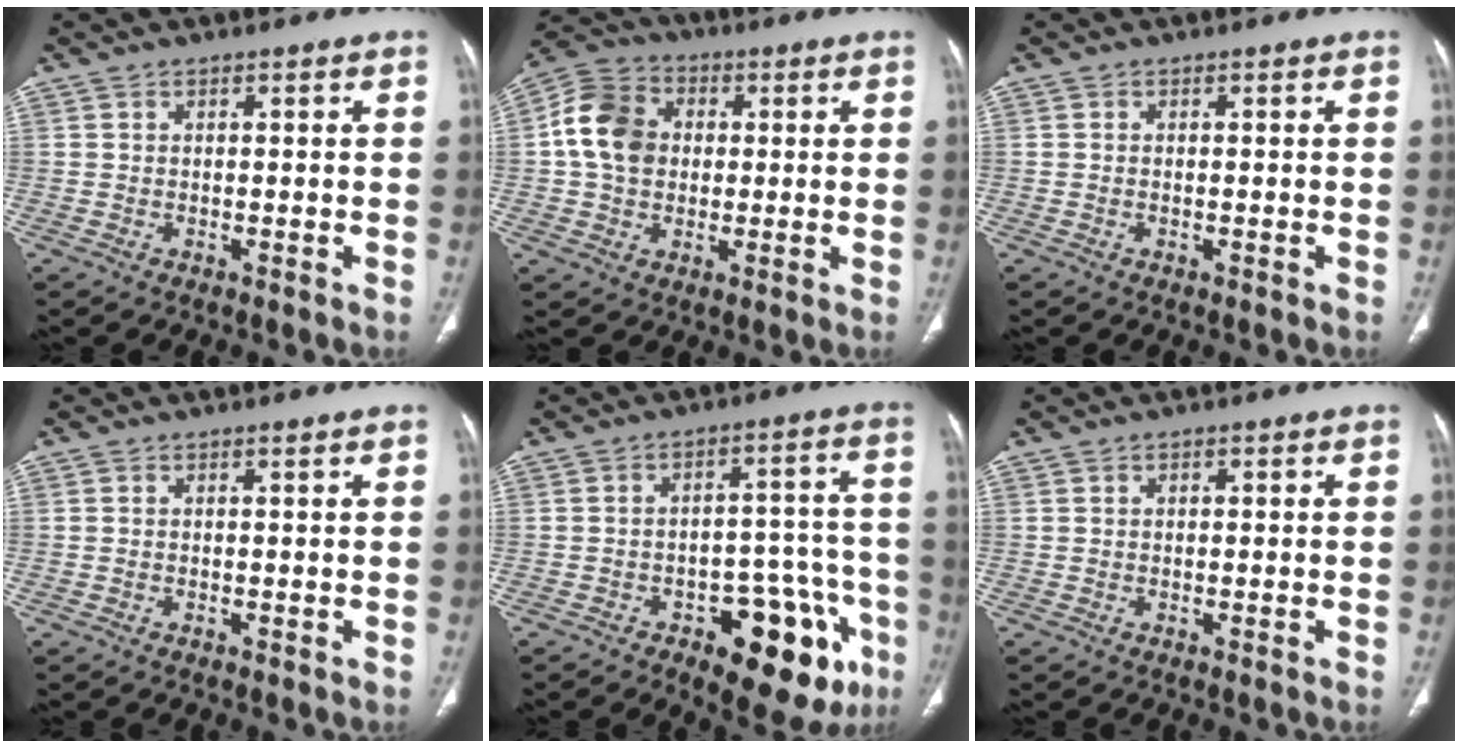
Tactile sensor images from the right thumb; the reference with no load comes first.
{"total": 11.2, "force": [0.8, 9.1, 6.5], "torque": [-0.107, 0.021, 0.006]}
{"total": 0.0}
{"total": 0.0}
{"total": 17.6, "force": [-8.2, 8.3, 13.2], "torque": [-0.110, 0.049, -0.096]}
{"total": 0.5, "force": [0.1, 0.4, 0.3], "torque": [-0.003, 0.001, 0.002]}